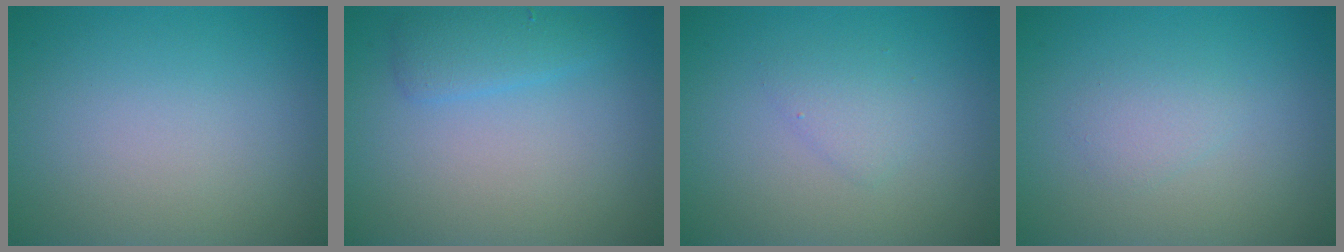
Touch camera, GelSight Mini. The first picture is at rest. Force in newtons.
{"total": 2.1, "press": 2.1, "slide": 0.2}
{"total": 1.3, "press": 1.3, "slide": 0.1}
{"total": 1.3, "press": 1.3, "slide": 0.0}